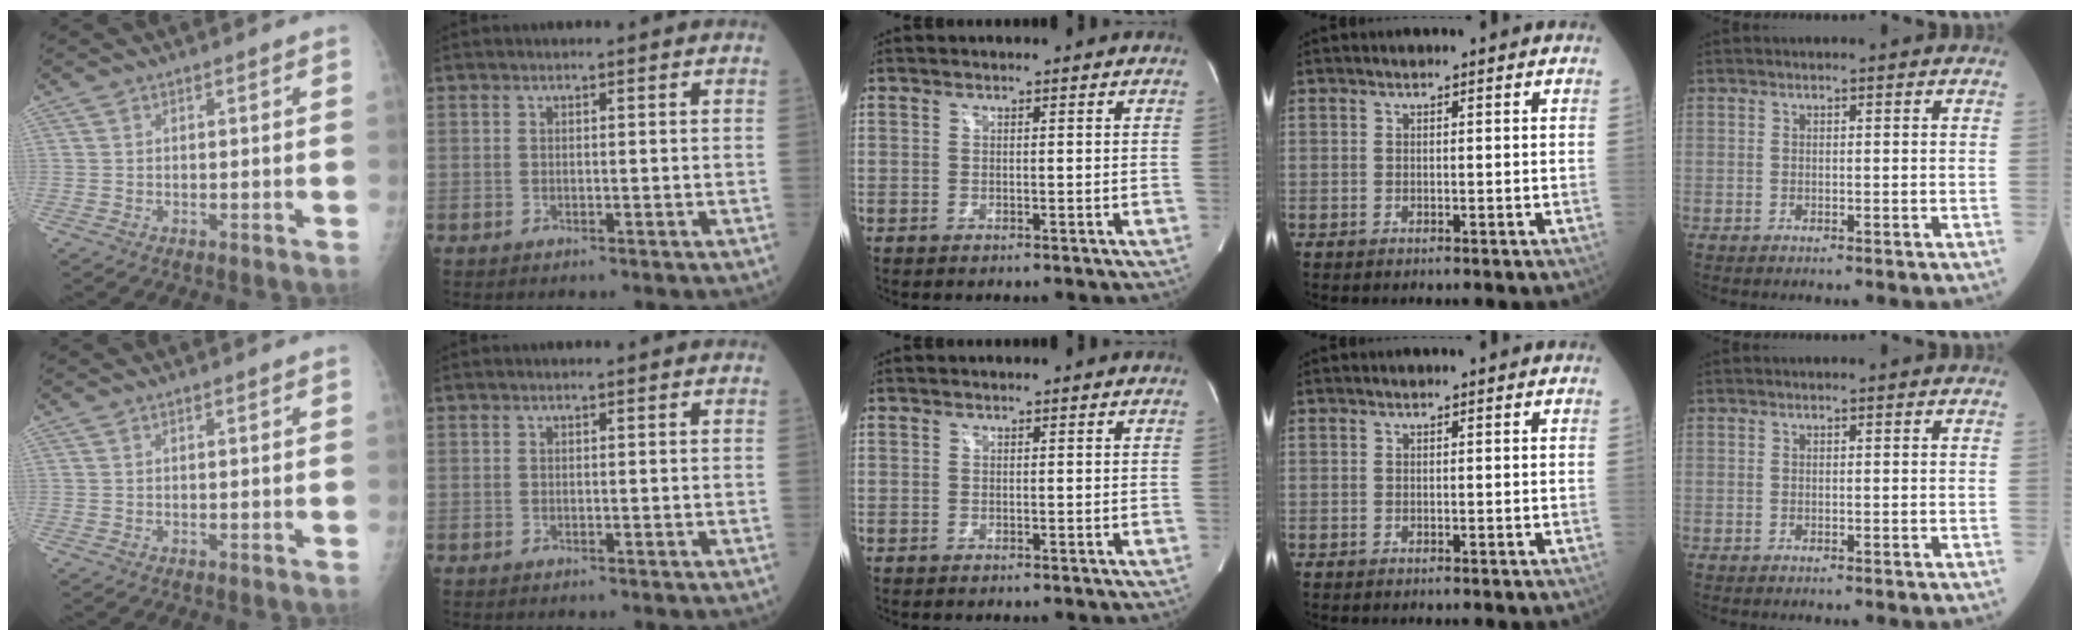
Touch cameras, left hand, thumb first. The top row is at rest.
{}